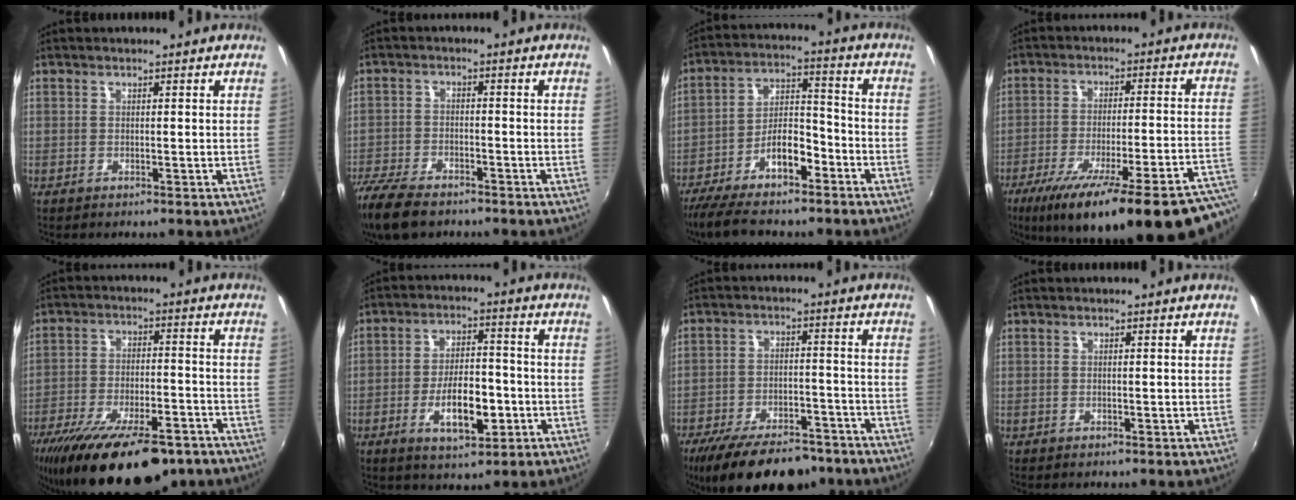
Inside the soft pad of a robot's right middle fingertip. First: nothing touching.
{"total": 11.2, "force": [-8.8, 4.2, 5.6], "torque": [-0.147, -0.034, -0.166]}
{"total": 14.1, "force": [-9.8, 5.1, 8.8], "torque": [-0.178, 0.019, -0.168]}
{"total": 30.2, "force": [-22.7, 5.0, 19.2], "torque": [-0.272, -0.059, -0.310]}
{"total": 22.0, "force": [-16.0, 7.3, 13.2], "torque": [-0.246, -0.048, -0.238]}
{"total": 9.6, "force": [-3.3, 4.4, 7.9], "torque": [-0.149, 0.005, -0.044]}
{"total": 18.5, "force": [-14.2, 7.3, 9.3], "torque": [-0.185, -0.018, -0.208]}
{"total": 0.0}